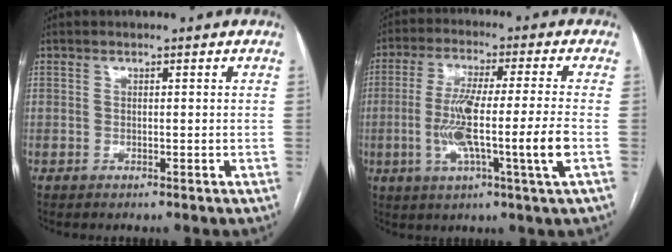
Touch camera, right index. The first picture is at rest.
{"total": 12.0, "force": [-2.4, -0.8, 11.8], "torque": [-0.221, -0.010, -0.048]}